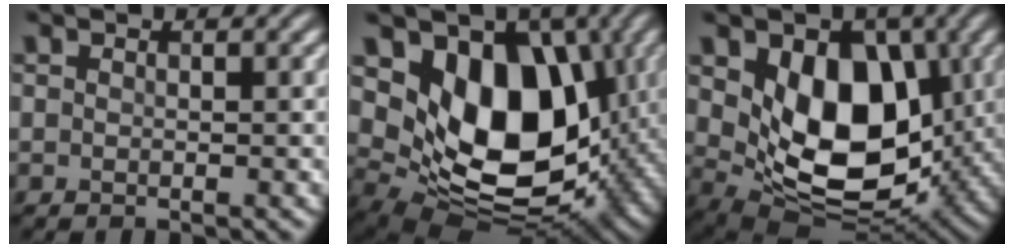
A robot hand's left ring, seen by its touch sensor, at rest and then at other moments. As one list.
[{"total": 12.3, "force": [2.5, 8.4, 8.6], "torque": [-0.132, -0.019, 0.044]}, {"total": 9.9, "force": [1.5, 6.6, 7.2], "torque": [-0.128, -0.020, 0.026]}]